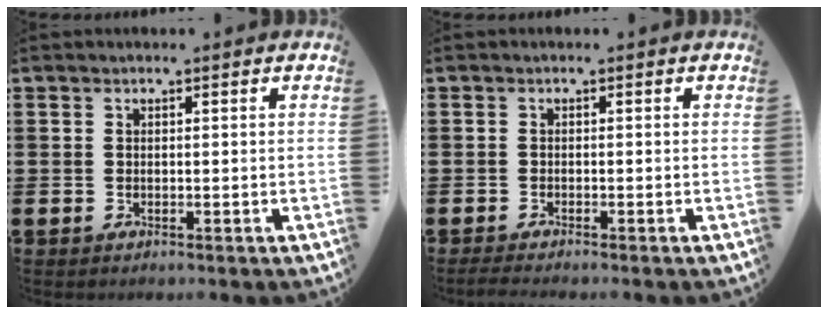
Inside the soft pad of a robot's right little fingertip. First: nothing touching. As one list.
[{"total": 0.9, "force": [-0.7, 0.0, 0.4], "torque": [-0.007, -0.001, -0.015]}]